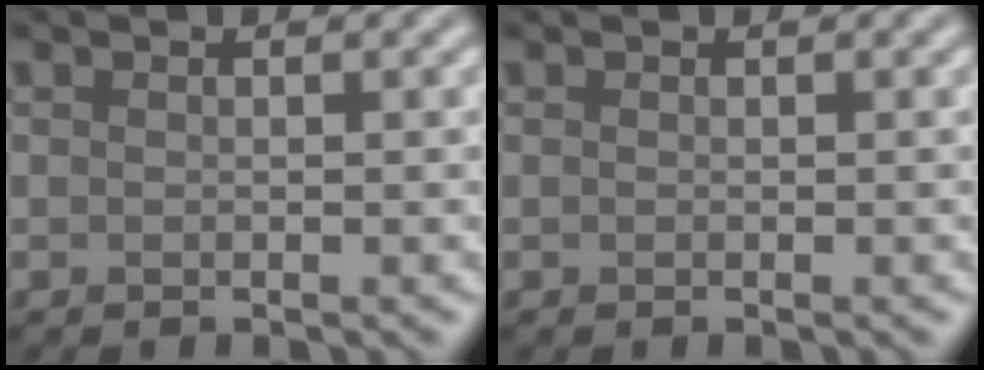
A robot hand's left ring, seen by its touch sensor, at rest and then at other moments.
{"total": 0.0}